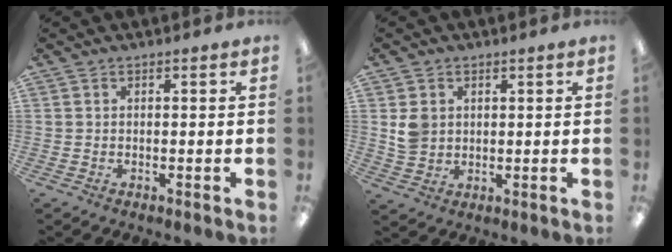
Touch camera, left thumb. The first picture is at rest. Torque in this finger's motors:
{"motor_torque": [0.74, 0.88, 0.75, -0.57, 0.05]}